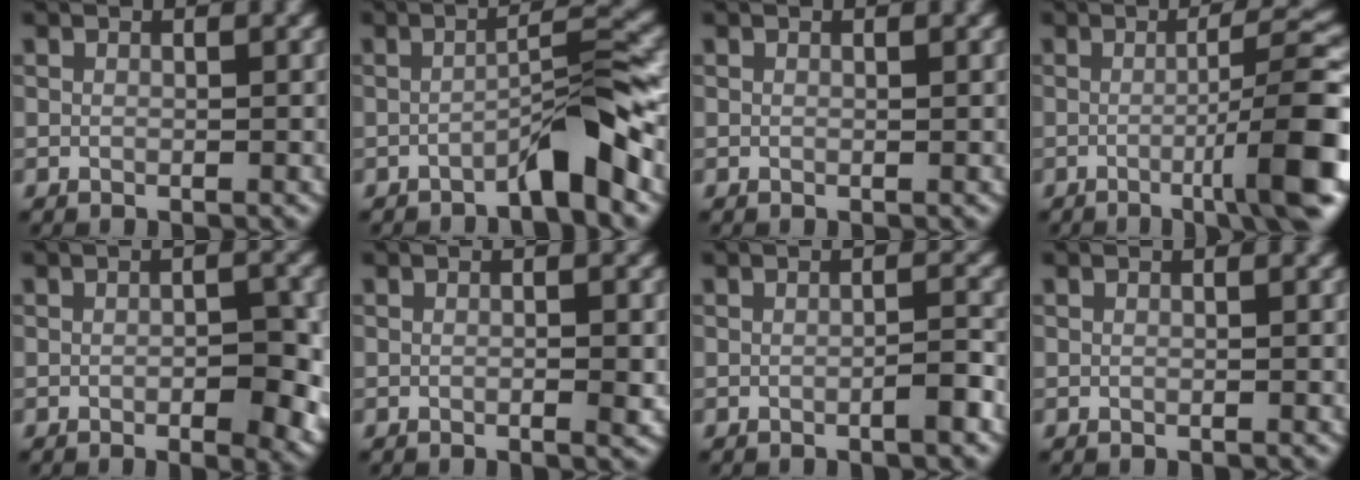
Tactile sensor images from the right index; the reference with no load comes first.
{"total": 4.1, "force": [-2.6, 0.2, 3.2], "torque": [-0.048, 0.023, -0.050]}
{"total": 0.0}
{"total": 9.1, "force": [-2.5, 1.2, 8.6], "torque": [-0.111, 0.013, -0.044]}
{"total": 5.0, "force": [-1.5, 1.7, 4.5], "torque": [-0.060, -0.002, -0.017]}
{"total": 1.2, "force": [-0.3, 0.1, 1.1], "torque": [-0.018, 0.000, -0.005]}
{"total": 1.7, "force": [-0.8, 0.1, 1.4], "torque": [-0.021, 0.005, -0.015]}
{"total": 0.0}